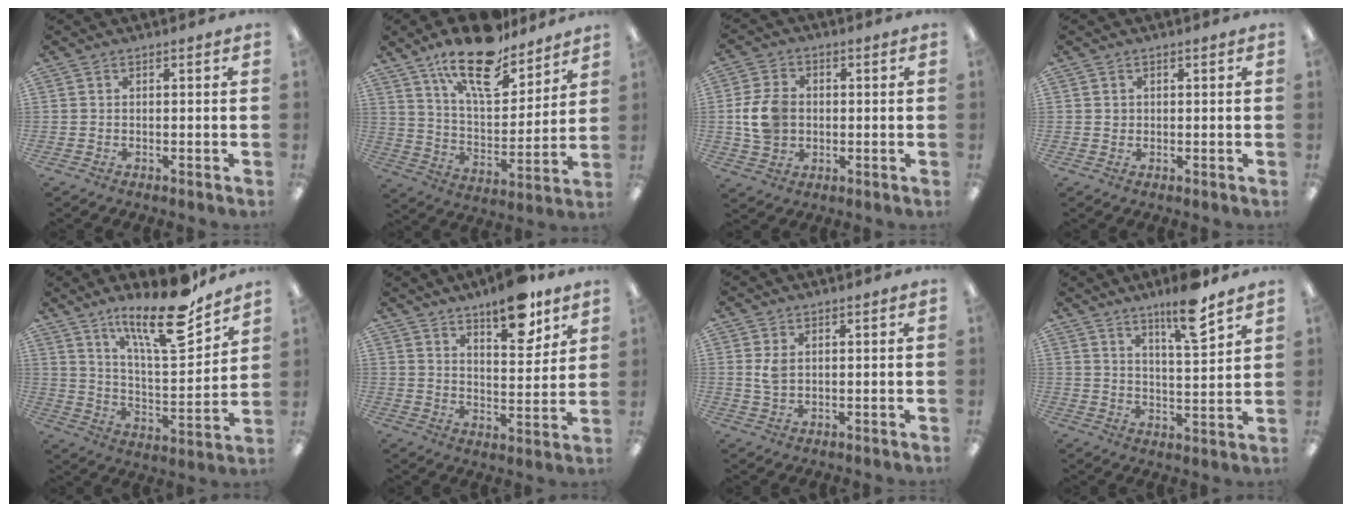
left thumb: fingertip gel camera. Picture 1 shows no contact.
{"total": 19.1, "force": [13.9, 7.5, 10.7], "torque": [-0.177, -0.078, 0.237]}
{"total": 9.4, "force": [0.1, 7.3, 5.9], "torque": [-0.127, 0.011, 0.005]}
{"total": 1.0, "force": [0.3, 0.9, 0.1], "torque": [-0.002, 0.005, 0.004]}
{"total": 19.1, "force": [13.6, 5.1, 12.4], "torque": [-0.200, -0.083, 0.220]}
{"total": 12.3, "force": [9.1, 4.2, 7.1], "torque": [-0.089, -0.053, 0.152]}
{"total": 3.5, "force": [1.1, 2.2, 2.5], "torque": [-0.054, 0.002, 0.020]}
{"total": 10.8, "force": [7.9, 1.8, 7.2], "torque": [-0.110, -0.045, 0.128]}